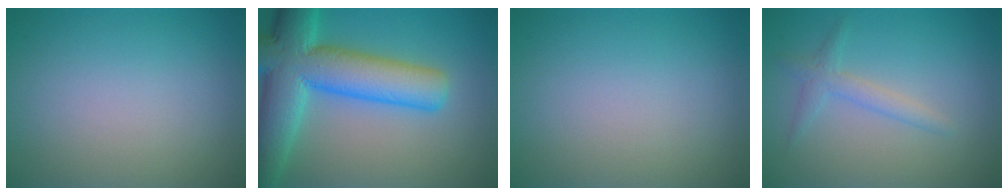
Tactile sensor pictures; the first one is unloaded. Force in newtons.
{"total": 11.3, "press": 11.2, "slide": 0.4}
{"total": 0.0}
{"total": 1.9, "press": 1.9, "slide": 0.1}